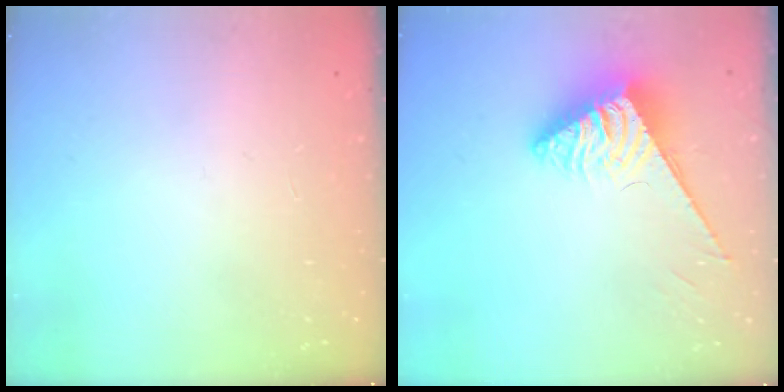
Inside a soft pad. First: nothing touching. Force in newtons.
{"total": 3.9, "press": 3.9, "slide": 0.4}